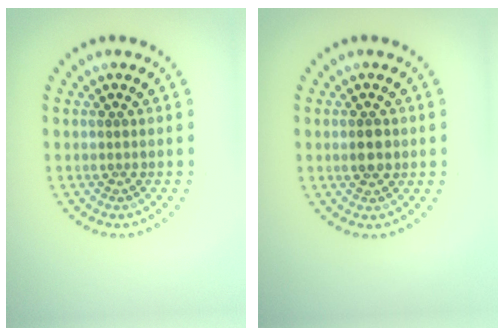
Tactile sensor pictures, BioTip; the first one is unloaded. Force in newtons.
{"total": 2.0, "press": 2.0, "slide": 0.2}